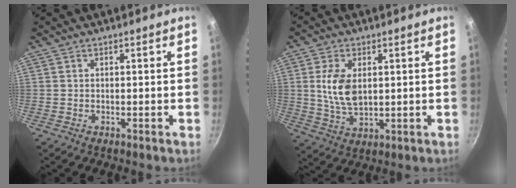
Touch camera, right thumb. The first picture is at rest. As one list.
[{"total": 8.6, "force": [1.5, 4.9, 6.9], "torque": [-0.130, -0.013, 0.033]}]